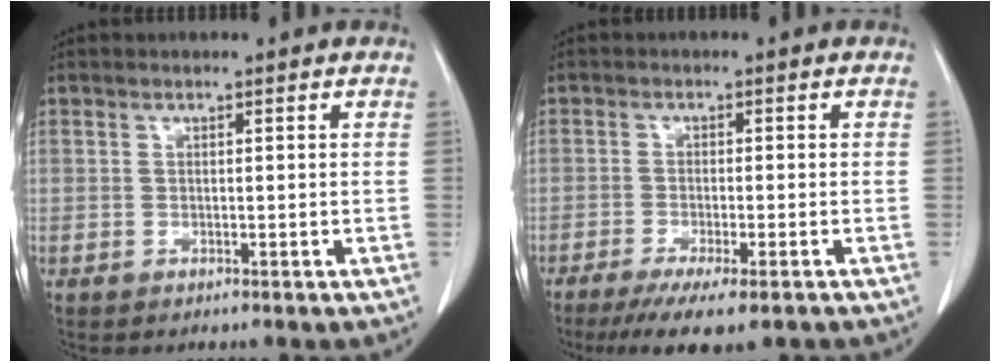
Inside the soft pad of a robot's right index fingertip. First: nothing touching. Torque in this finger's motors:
{"motor_torque": [0.41, -0.47, 0.18, 0.06]}